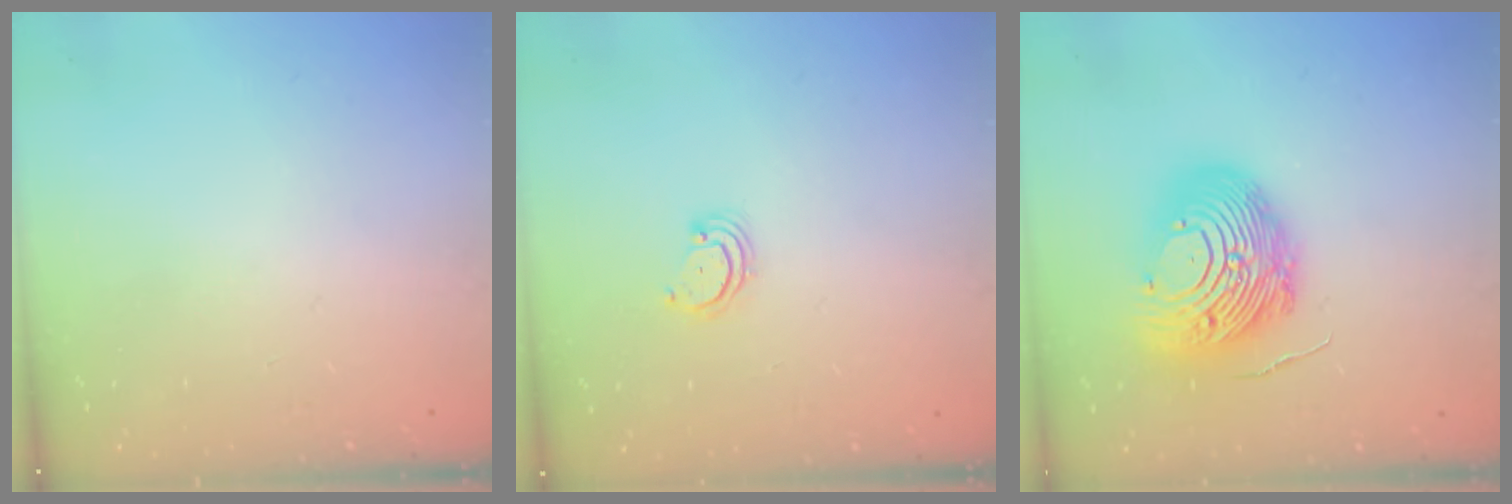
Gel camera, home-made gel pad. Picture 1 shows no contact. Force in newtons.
{"total": 2.3, "press": 2.2, "slide": 0.2}
{"total": 17.6, "press": 17.5, "slide": 2.2}